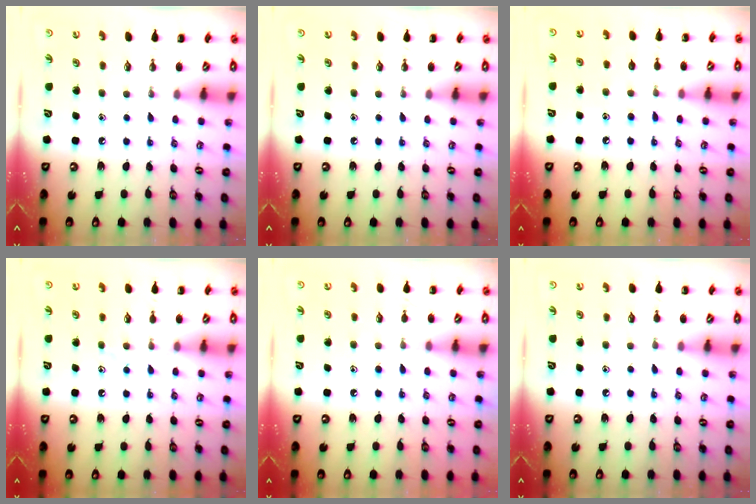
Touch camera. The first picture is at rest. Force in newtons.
{"total": 0.0}
{"total": 6.9, "press": 6.5, "slide": 2.3}
{"total": 6.4, "press": 6.4, "slide": 0.9}
{"total": 5.6, "press": 5.2, "slide": 2.1}
{"total": 3.8, "press": 3.5, "slide": 1.3}